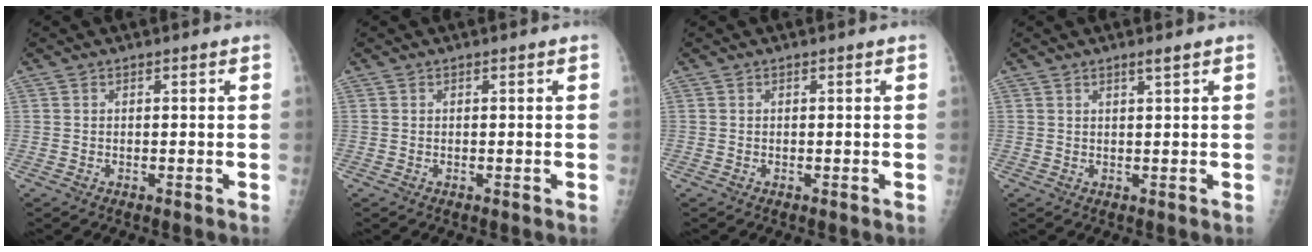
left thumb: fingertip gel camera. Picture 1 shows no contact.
{"total": 0.0}
{"total": 0.0}
{"total": 1.3, "force": [1.0, 0.0, 0.9], "torque": [-0.013, -0.007, 0.018]}